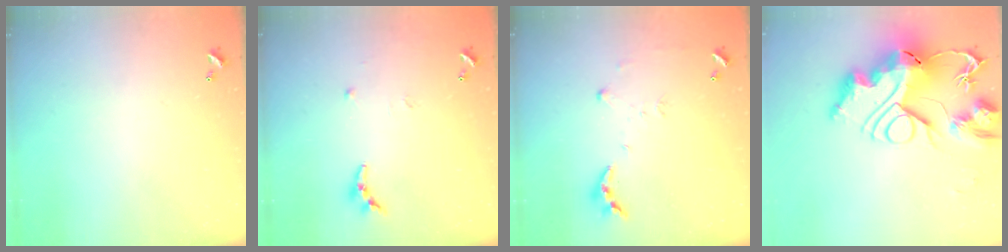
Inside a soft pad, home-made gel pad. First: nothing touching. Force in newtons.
{"total": 6.6, "press": 6.5, "slide": 0.6}
{"total": 7.0, "press": 7.0, "slide": 0.5}
{"total": 0.7, "press": 0.7, "slide": 0.0}